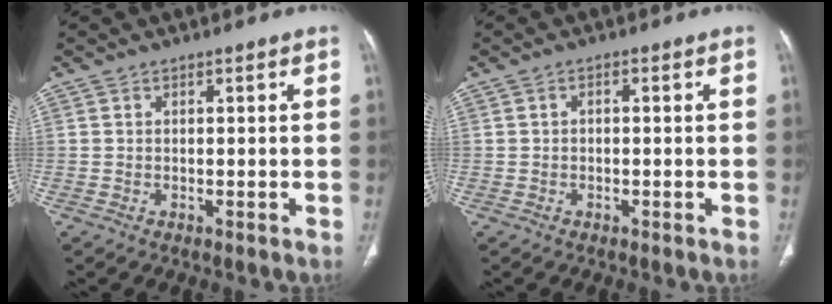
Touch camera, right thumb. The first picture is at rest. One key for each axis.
{"total": 0.8, "fx": -0.1, "fy": 0.5, "fz": 0.6, "tx": -0.008, "ty": 0.004, "tz": -0.005}